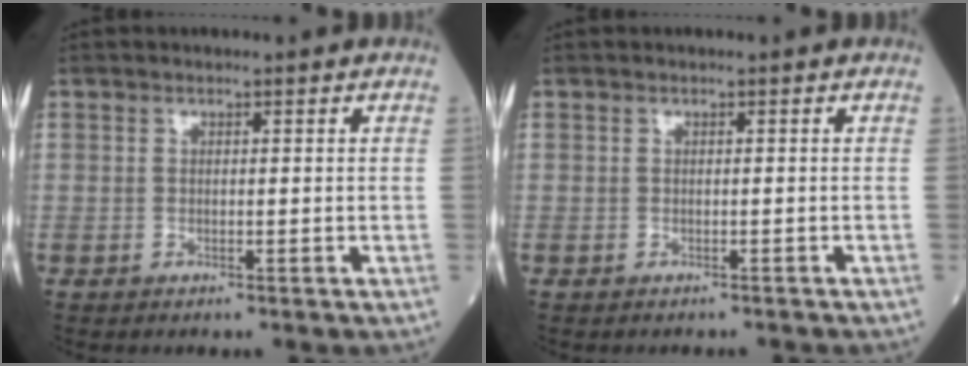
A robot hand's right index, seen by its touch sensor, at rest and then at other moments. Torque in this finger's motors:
{"motor_torque": [0.13, -0.06, -0.06, -0.01]}